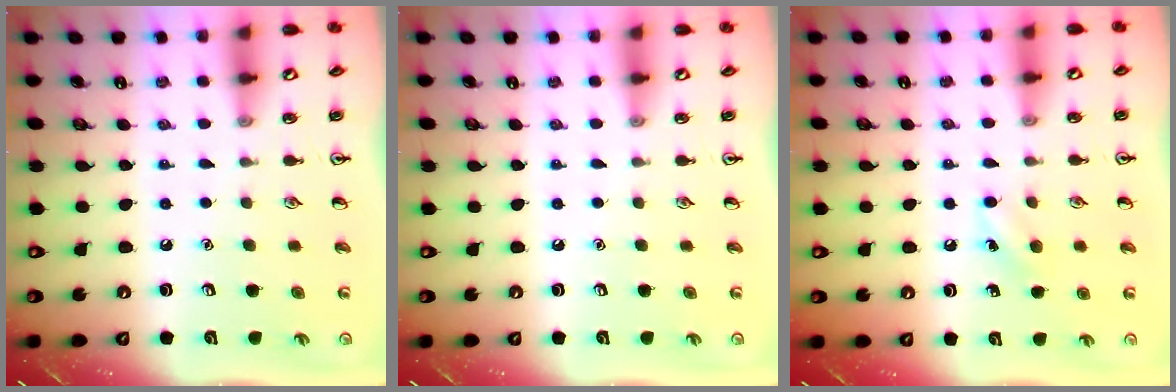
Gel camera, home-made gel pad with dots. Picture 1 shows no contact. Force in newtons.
{"total": 0.0}
{"total": 6.5, "press": 6.2, "slide": 1.9}